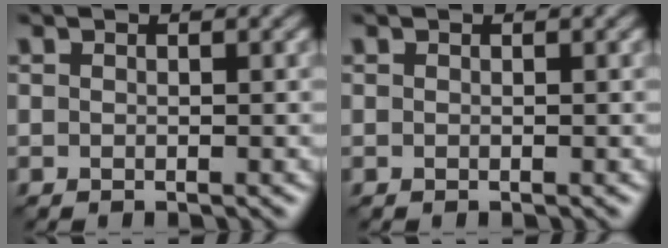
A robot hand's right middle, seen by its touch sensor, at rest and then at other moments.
{"total": 0.0}